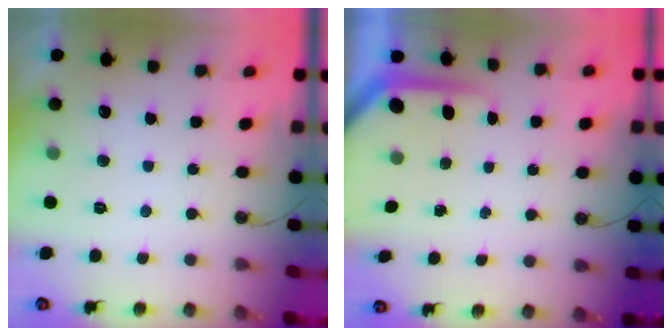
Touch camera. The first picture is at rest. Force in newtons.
{"total": 6.0, "press": 5.9, "slide": 0.5}